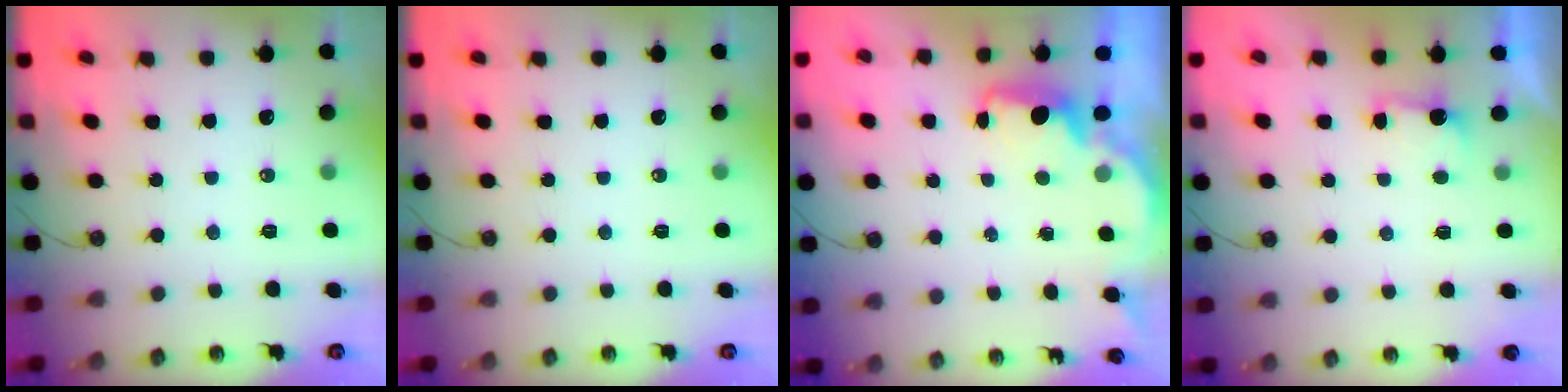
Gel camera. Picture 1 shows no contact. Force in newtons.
{"total": 0.0}
{"total": 1.9, "press": 1.8, "slide": 0.7}
{"total": 2.1, "press": 1.9, "slide": 0.9}